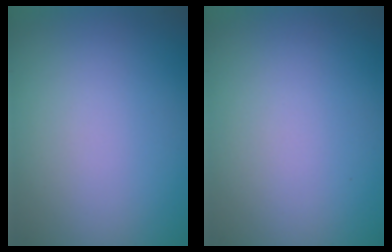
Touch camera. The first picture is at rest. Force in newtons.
{"total": 0.0}